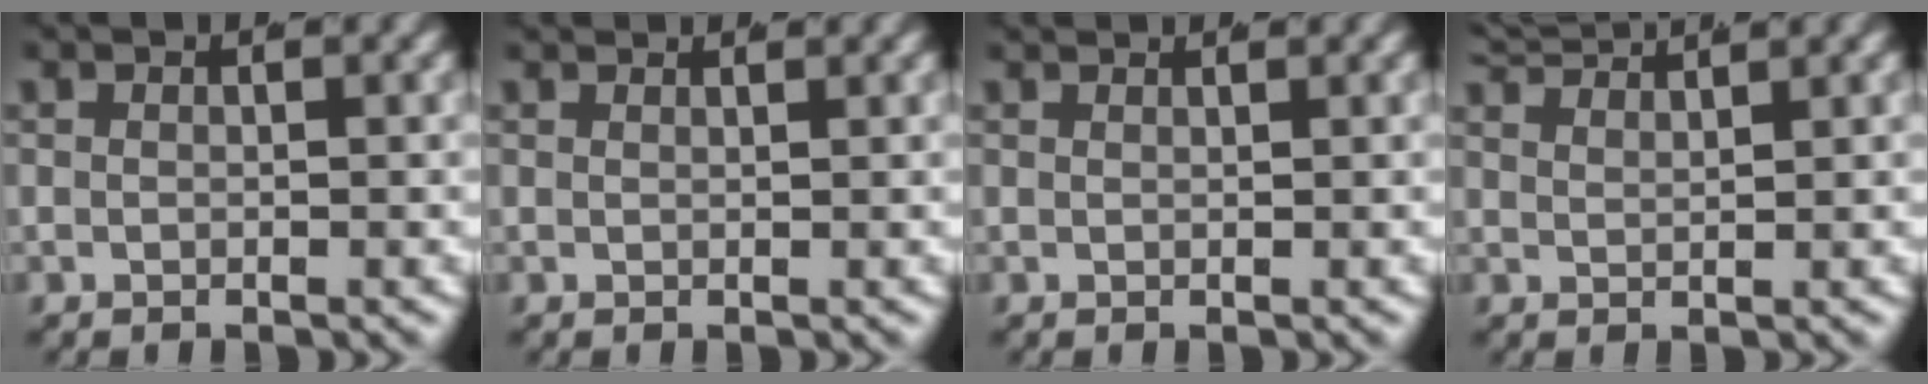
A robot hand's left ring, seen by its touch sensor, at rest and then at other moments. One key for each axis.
{"total": 1.3, "fx": 1.2, "fy": -0.5, "fz": 0.1, "tx": 0.009, "ty": -0.001, "tz": 0.020}
{"total": 1.2, "fx": 1.1, "fy": -0.5, "fz": 0.1, "tx": 0.008, "ty": 0.001, "tz": 0.019}
{"total": 3.4, "fx": 3.3, "fy": -0.6, "fz": 0.6, "tx": -0.006, "ty": 0.003, "tz": 0.062}